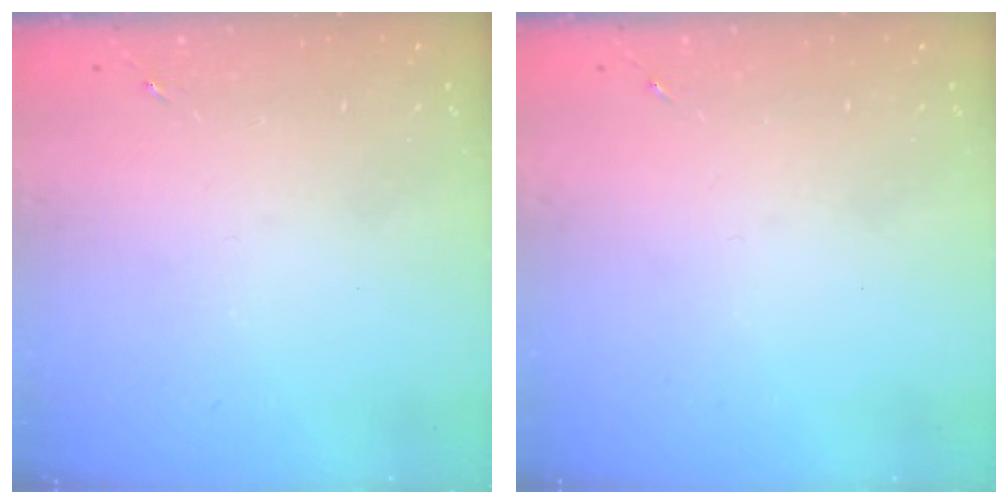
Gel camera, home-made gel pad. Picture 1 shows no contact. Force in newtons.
{"total": 0.0}